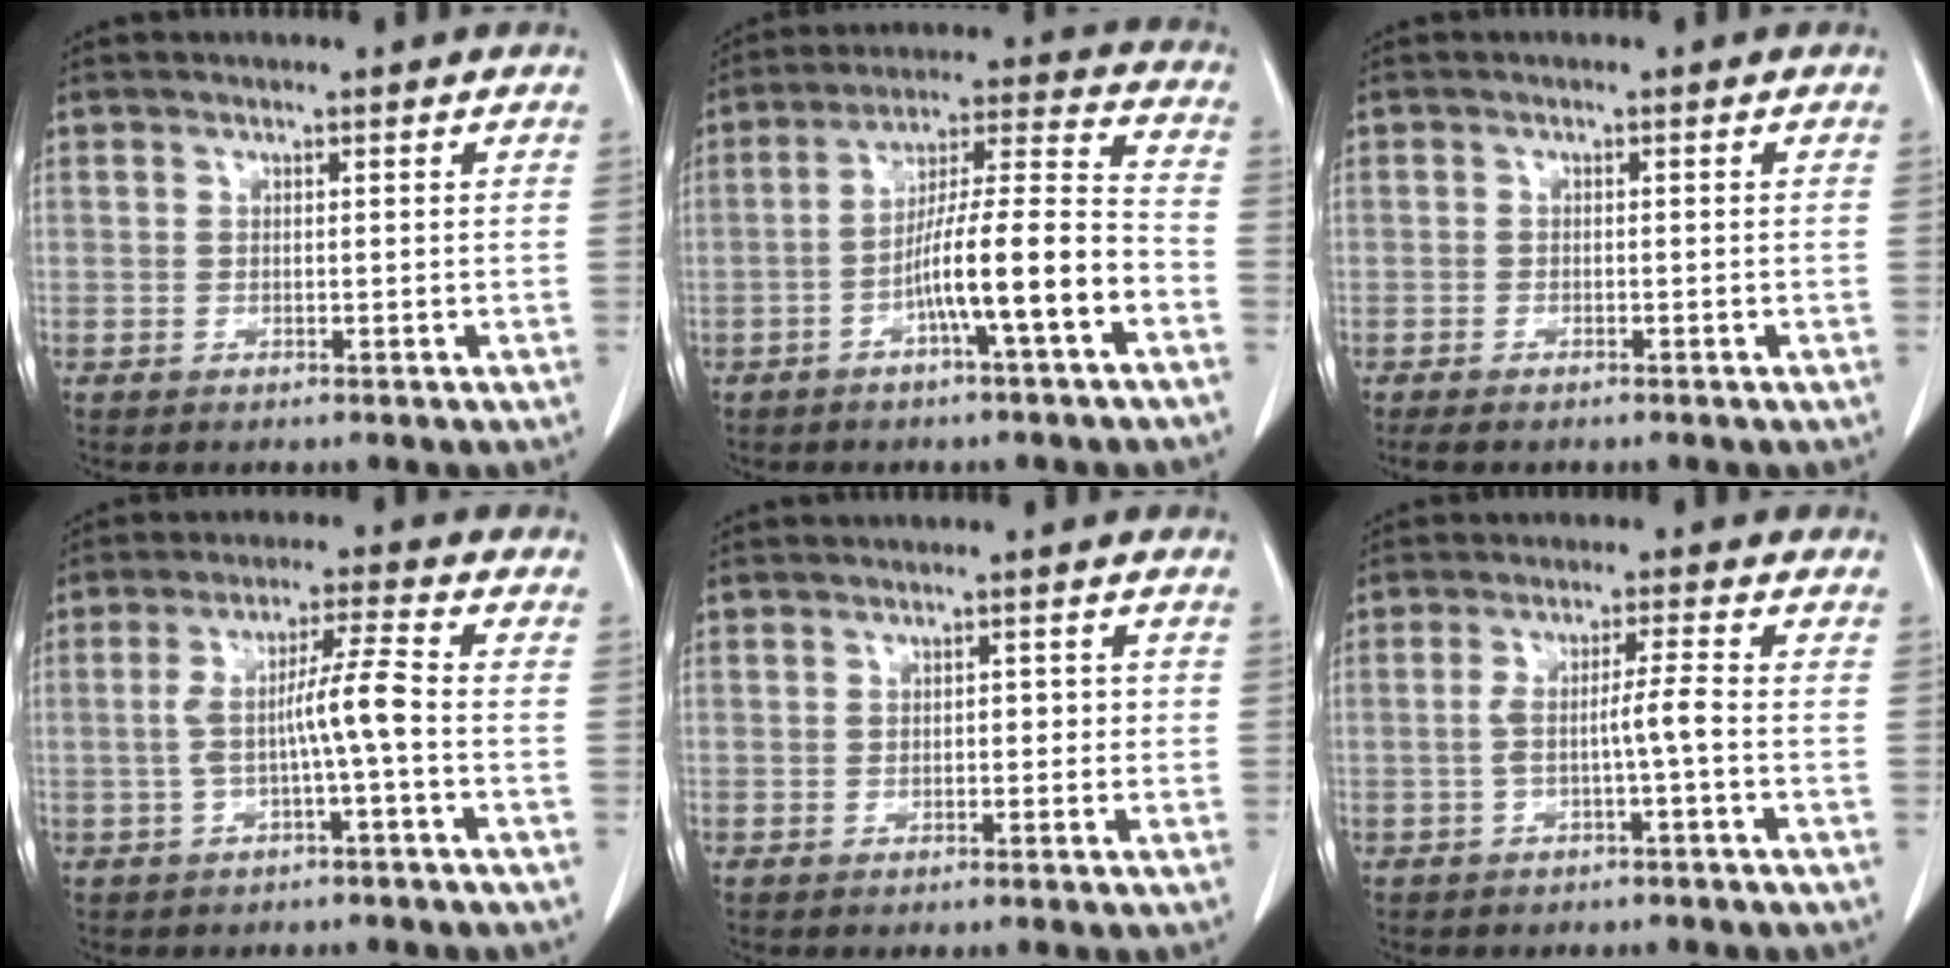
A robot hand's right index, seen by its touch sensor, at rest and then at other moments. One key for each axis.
{"total": 13.5, "fx": -5.2, "fy": 0.6, "fz": 12.4, "tx": -0.213, "ty": 0.019, "tz": -0.085}
{"total": 3.6, "fx": -2.6, "fy": 1.5, "fz": 2.0, "tx": -0.041, "ty": -0.006, "tz": -0.037}
{"total": 6.9, "fx": -1.3, "fy": 0.1, "fz": 6.8, "tx": -0.132, "ty": 0.024, "tz": -0.019}
{"total": 2.5, "fx": -0.2, "fy": 1.4, "fz": 2.0, "tx": -0.034, "ty": 0.018, "tz": -0.001}
{"total": 4.4, "fx": -1.3, "fy": 0.1, "fz": 4.2, "tx": -0.083, "ty": 0.016, "tz": -0.018}